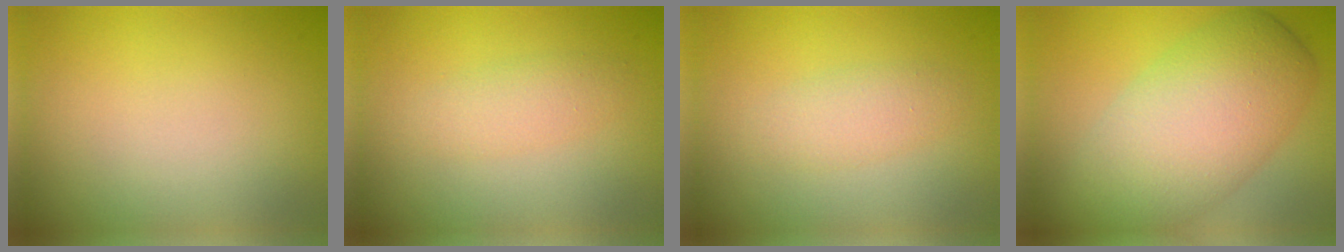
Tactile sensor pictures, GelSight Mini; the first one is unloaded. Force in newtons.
{"total": 1.9, "press": 1.9, "slide": 0.0}
{"total": 2.1, "press": 2.1, "slide": 0.1}
{"total": 9.7, "press": 9.7, "slide": 0.6}